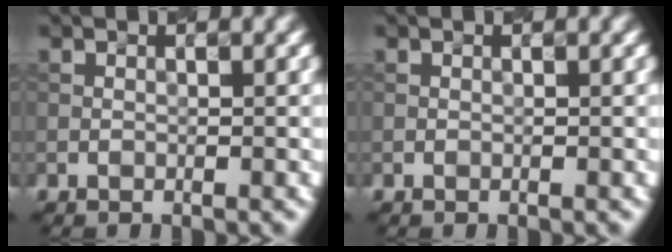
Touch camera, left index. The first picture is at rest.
{"total": 0.0}